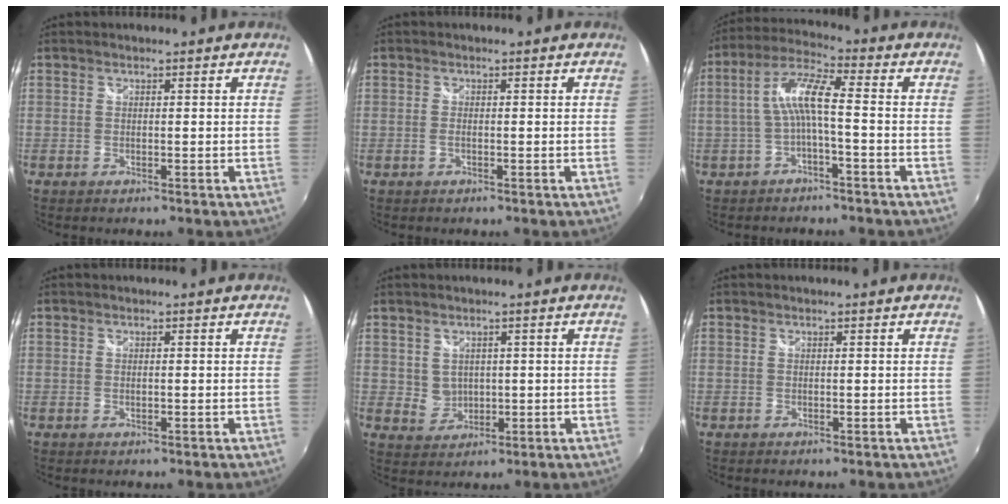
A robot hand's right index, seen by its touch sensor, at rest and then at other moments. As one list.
[{"total": 1.0, "force": [-0.3, 0.5, 0.8], "torque": [-0.019, 0.000, -0.007]}, {"total": 7.4, "force": [-1.4, 1.1, 7.2], "torque": [-0.164, 0.017, -0.024]}, {"total": 0.6, "force": [-0.1, 0.3, 0.5], "torque": [-0.012, 0.000, -0.002]}, {"total": 3.5, "force": [0.8, 3.2, 1.0], "torque": [-0.019, 0.004, 0.023]}, {"total": 0.0}]